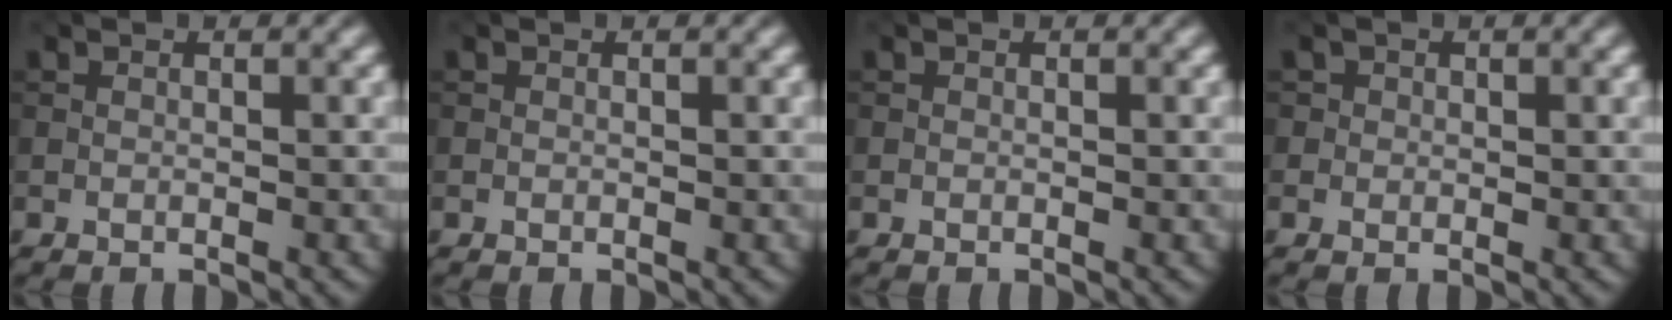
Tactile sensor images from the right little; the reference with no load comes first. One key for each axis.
{"total": 0.0}
{"total": 0.0}
{"total": 0.9, "fx": 0.1, "fy": 0.9, "fz": 0.0, "tx": 0.009, "ty": -0.002, "tz": 0.000}